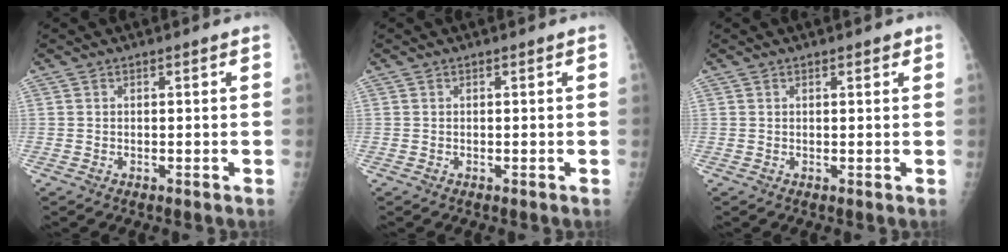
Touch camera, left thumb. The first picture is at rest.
{"total": 0.0}
{"total": 1.1, "force": [0.7, 0.4, 0.7], "torque": [-0.007, -0.001, 0.008]}